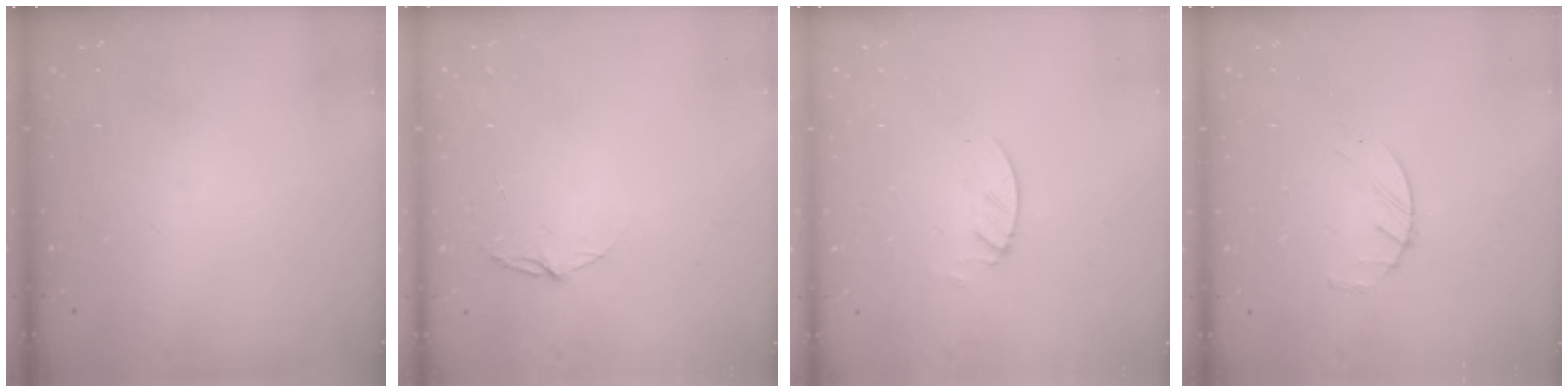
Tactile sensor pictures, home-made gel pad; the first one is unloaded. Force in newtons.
{"total": 4.8, "press": 4.8, "slide": 0.5}
{"total": 2.1, "press": 2.1, "slide": 0.2}
{"total": 2.4, "press": 2.3, "slide": 0.3}